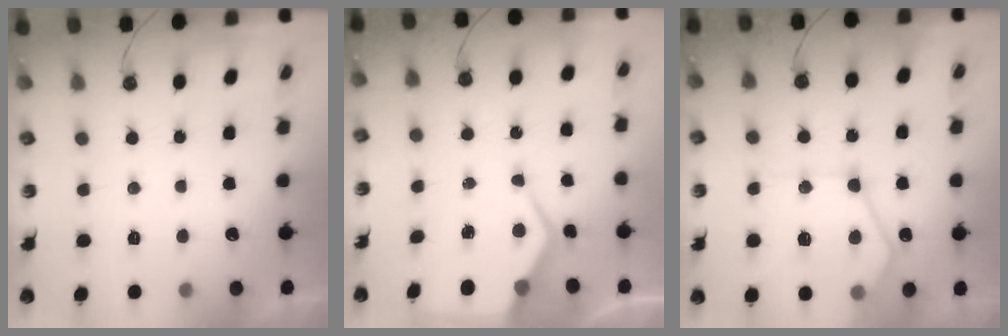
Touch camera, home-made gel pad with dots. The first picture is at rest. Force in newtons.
{"total": 9.4, "press": 9.4, "slide": 1.1}
{"total": 15.7, "press": 15.7, "slide": 1.3}